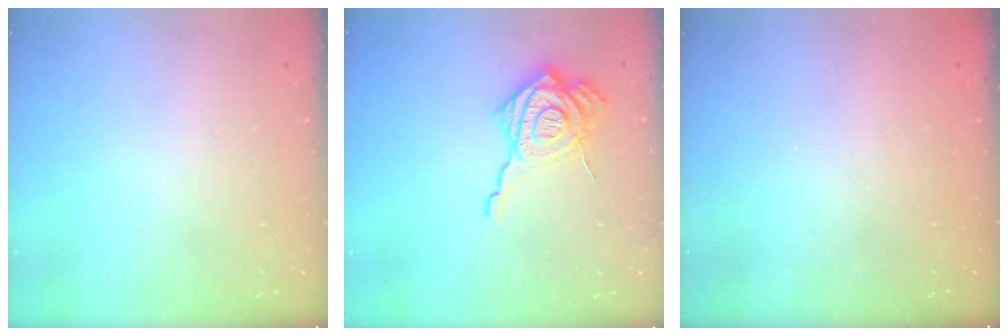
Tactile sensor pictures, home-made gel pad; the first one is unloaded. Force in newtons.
{"total": 16.0, "press": 15.9, "slide": 2.0}
{"total": 2.3, "press": 2.1, "slide": 0.8}